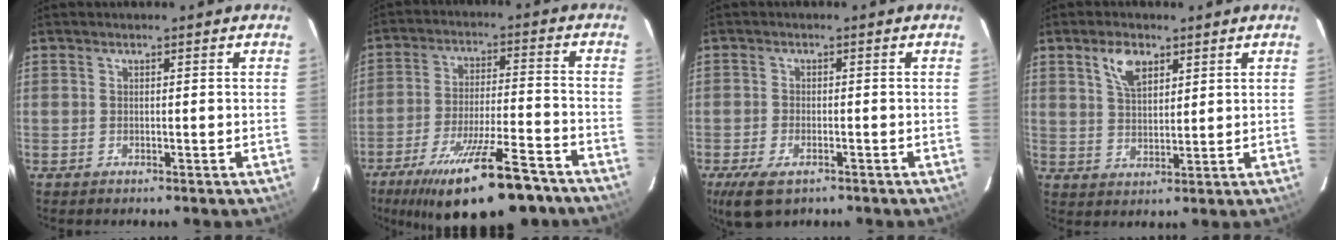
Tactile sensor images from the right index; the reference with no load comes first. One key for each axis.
{"total": 20.0, "fx": -14.5, "fy": 4.8, "fz": 12.9, "tx": -0.232, "ty": -0.033, "tz": -0.219}
{"total": 6.5, "fx": -4.0, "fy": 3.1, "fz": 4.1, "tx": -0.102, "ty": -0.021, "tz": -0.072}
{"total": 5.9, "fx": 3.3, "fy": 3.0, "fz": 3.9, "tx": -0.069, "ty": 0.008, "tz": 0.063}